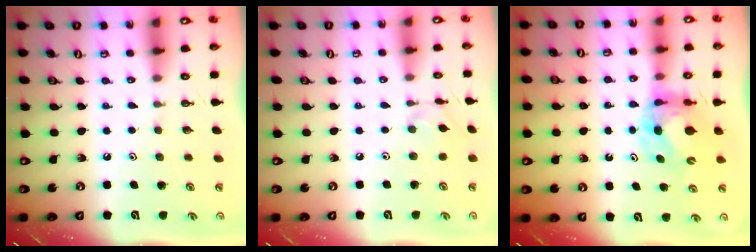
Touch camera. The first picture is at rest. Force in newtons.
{"total": 2.1, "press": 2.1, "slide": 0.3}
{"total": 8.1, "press": 8.0, "slide": 0.9}